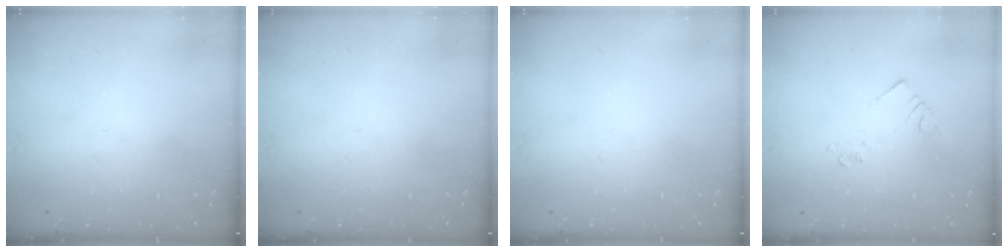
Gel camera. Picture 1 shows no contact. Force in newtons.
{"total": 0.0}
{"total": 0.0}
{"total": 2.2, "press": 2.2, "slide": 0.3}